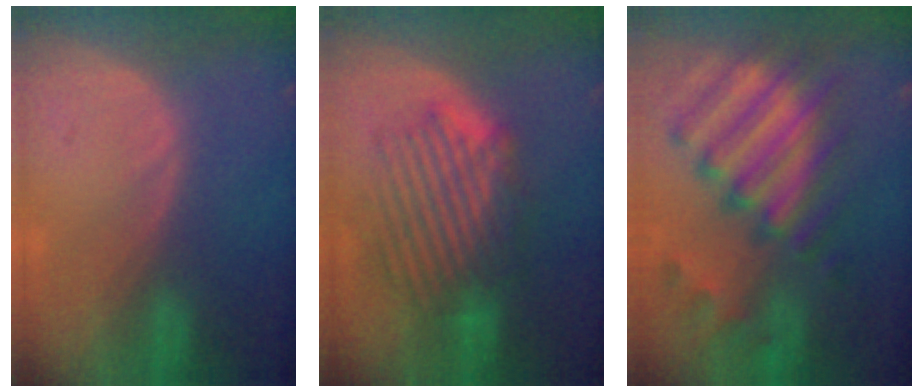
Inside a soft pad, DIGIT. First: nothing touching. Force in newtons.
{"total": 8.8, "press": 8.3, "slide": 2.9}
{"total": 12.3, "press": 10.6, "slide": 6.3}